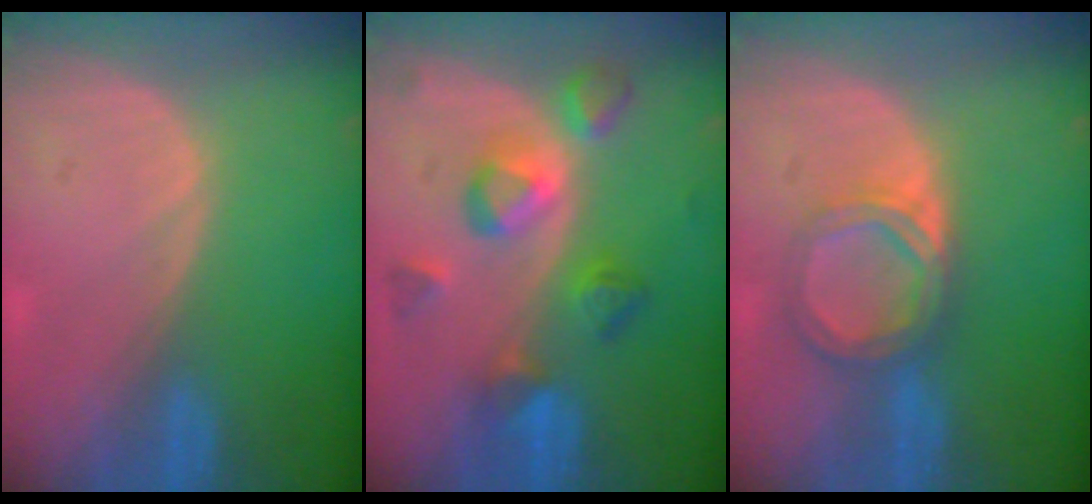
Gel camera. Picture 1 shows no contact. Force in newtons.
{"total": 7.5, "press": 7.5, "slide": 0.7}
{"total": 5.6, "press": 5.3, "slide": 1.9}